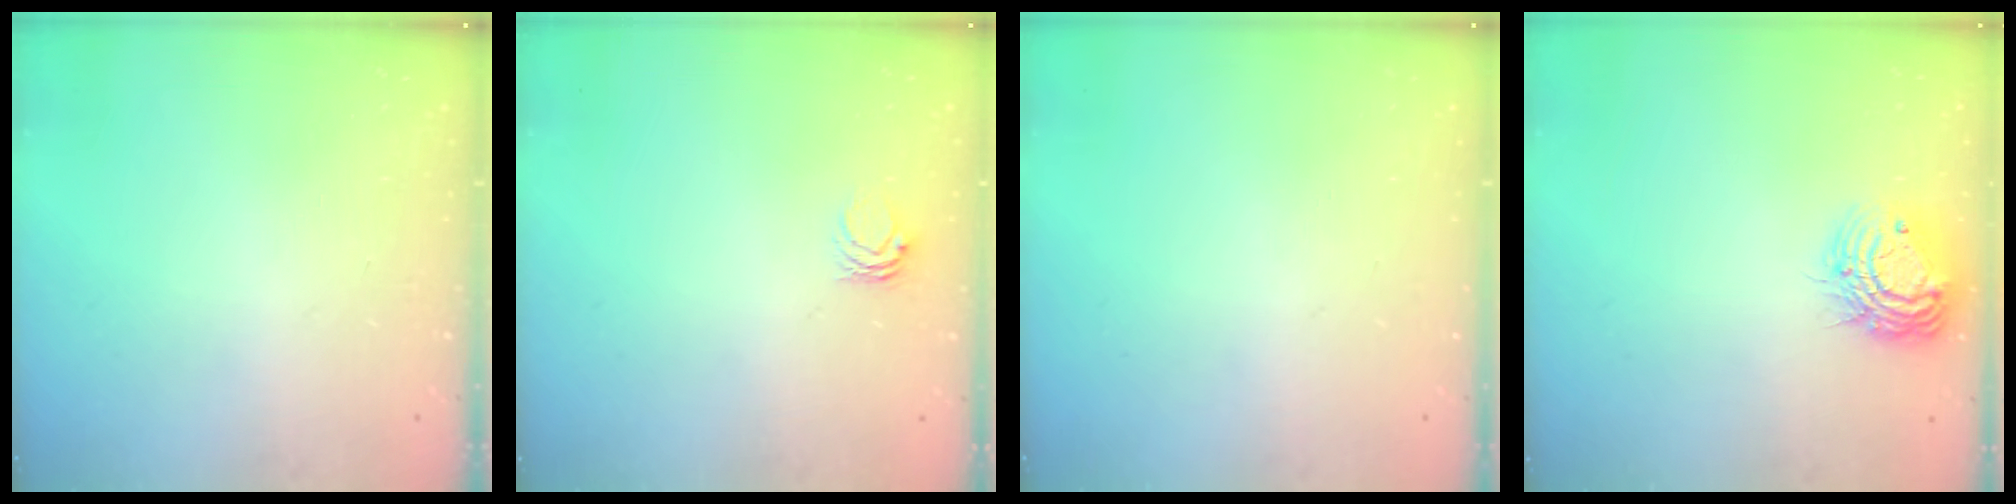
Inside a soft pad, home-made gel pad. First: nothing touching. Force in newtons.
{"total": 3.4, "press": 3.4, "slide": 0.4}
{"total": 0.0}
{"total": 12.7, "press": 12.7, "slide": 0.9}